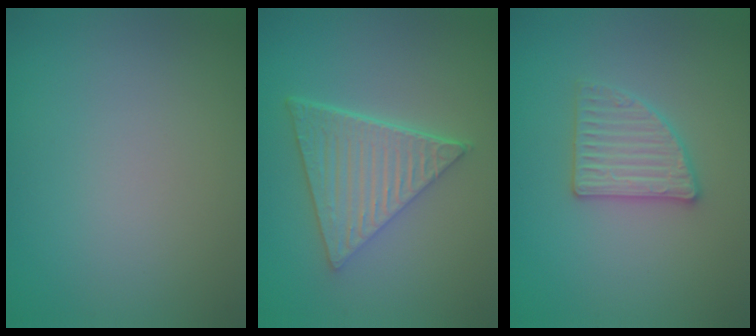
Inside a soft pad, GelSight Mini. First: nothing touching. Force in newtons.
{"total": 6.3, "press": 4.7, "slide": 4.2}
{"total": 2.8, "press": 2.8, "slide": 0.4}